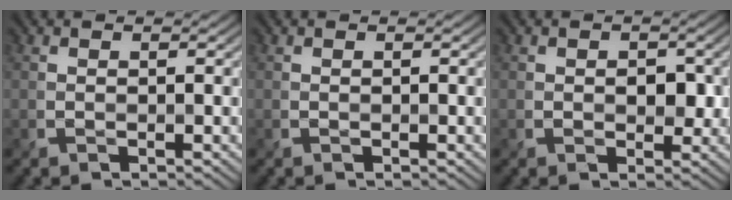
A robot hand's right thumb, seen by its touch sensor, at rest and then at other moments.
{"total": 0.0}
{"total": 2.3, "force": [0.1, 1.7, 1.4], "torque": [-0.030, -0.005, 0.006]}